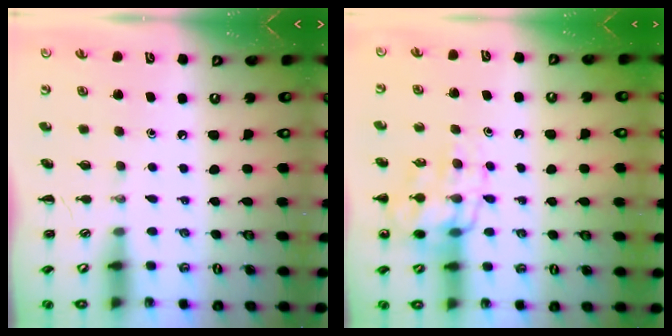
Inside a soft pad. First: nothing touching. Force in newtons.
{"total": 15.3, "press": 15.0, "slide": 3.0}